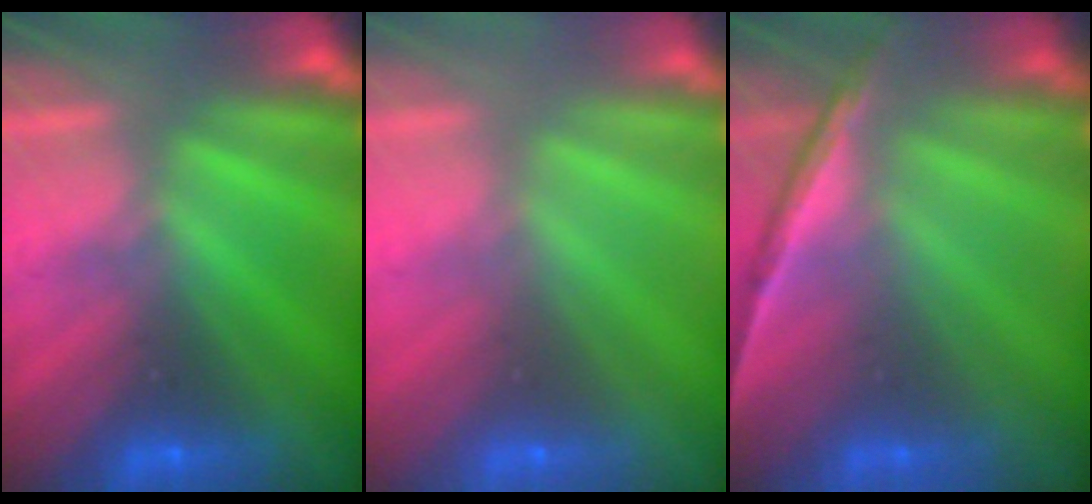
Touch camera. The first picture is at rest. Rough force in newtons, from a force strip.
{"total": 3.0}
{"total": 1.6}